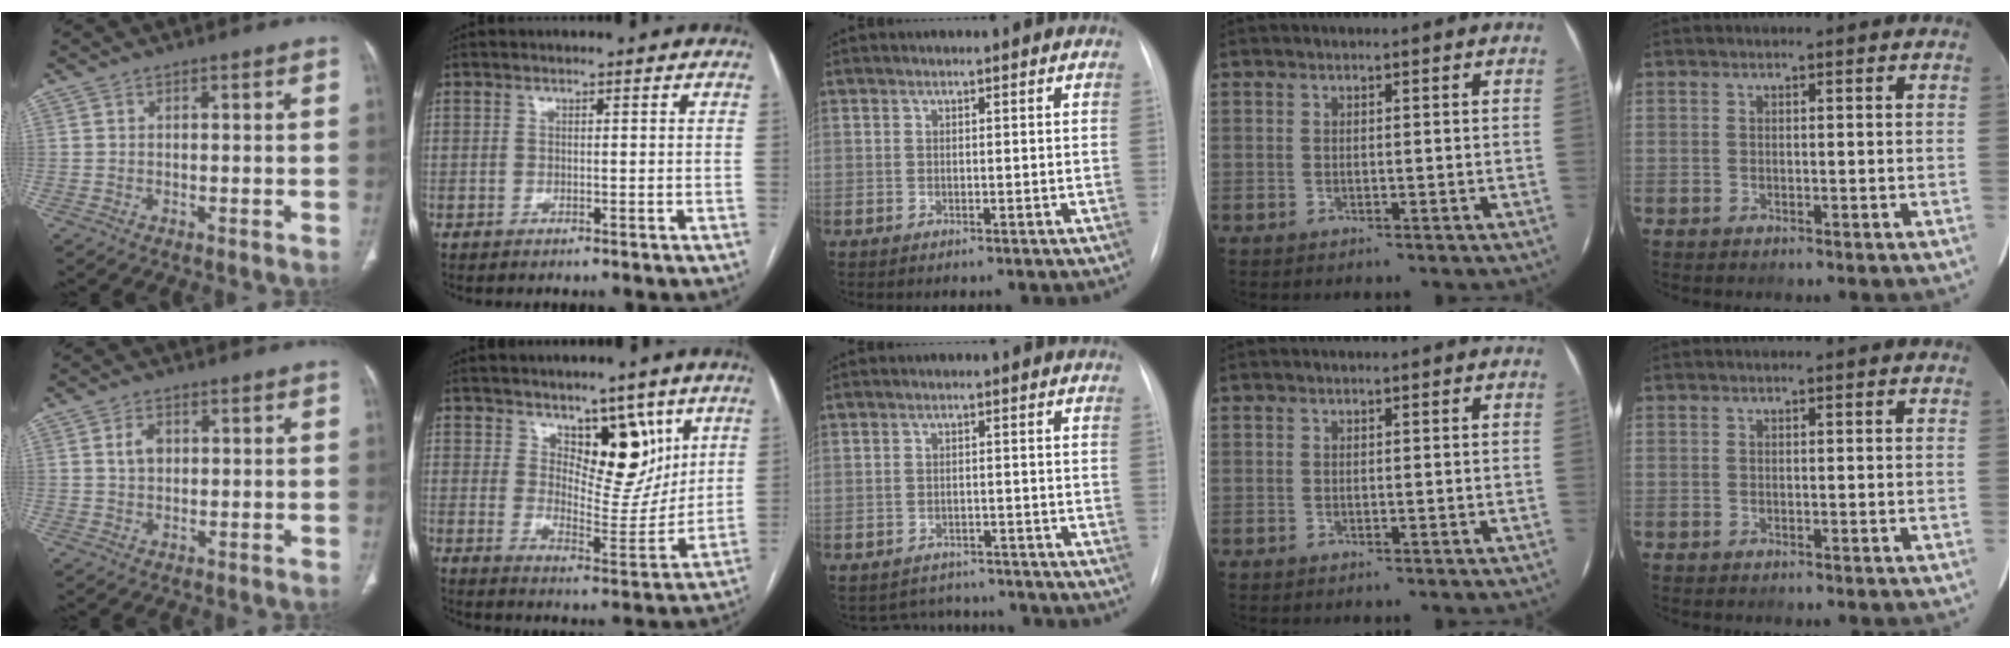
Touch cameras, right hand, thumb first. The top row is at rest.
{"thumb": {"total": 3.4, "force": [0.8, 2.4, 2.3], "torque": [-0.039, 0.002, 0.015]}, "index": {"total": 9.8, "force": [5.5, 4.7, 6.7], "torque": [-0.086, -0.008, 0.096]}, "middle": {"total": 5.7, "force": [-5.3, 2.0, -0.4], "torque": [0.006, 0.015, -0.066]}}